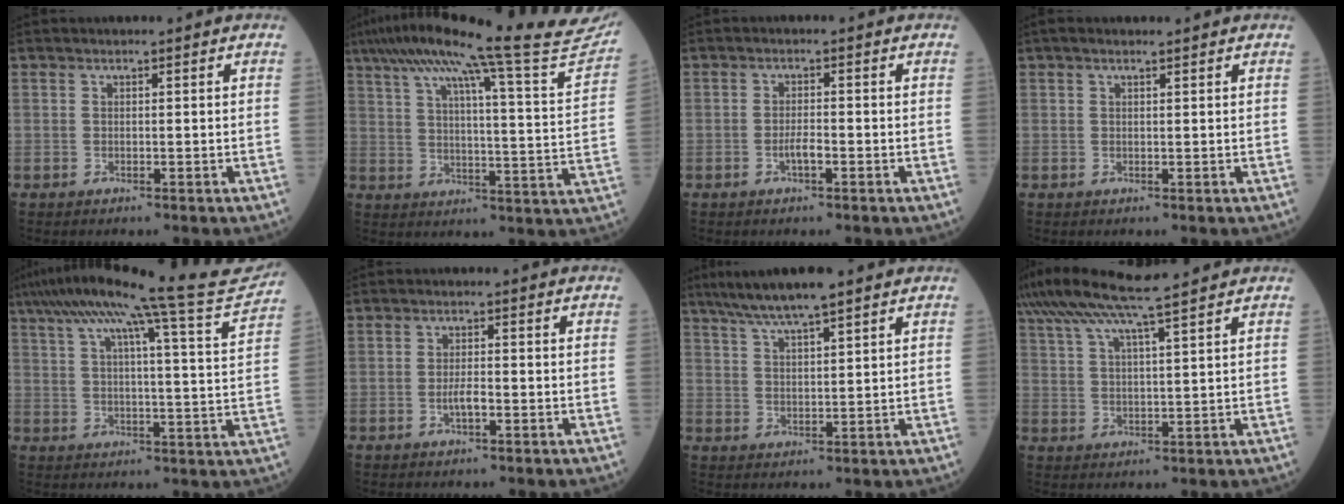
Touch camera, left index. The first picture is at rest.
{"total": 26.9, "force": [23.3, -0.2, 13.4], "torque": [-0.215, -0.046, 0.297]}
{"total": 2.0, "force": [-0.9, 0.4, 1.8], "torque": [-0.033, 0.002, -0.016]}
{"total": 2.0, "force": [1.5, 0.2, 1.3], "torque": [-0.025, 0.019, 0.023]}
{"total": 19.6, "force": [16.8, -1.9, 9.9], "torque": [-0.169, -0.024, 0.224]}
{"total": 2.1, "force": [-0.8, 0.4, 1.9], "torque": [-0.036, 0.001, -0.013]}
{"total": 8.3, "force": [6.5, 0.5, 5.1], "torque": [-0.093, 0.026, 0.113]}
{"total": 11.6, "force": [9.6, -1.1, 6.4], "torque": [-0.119, 0.033, 0.156]}